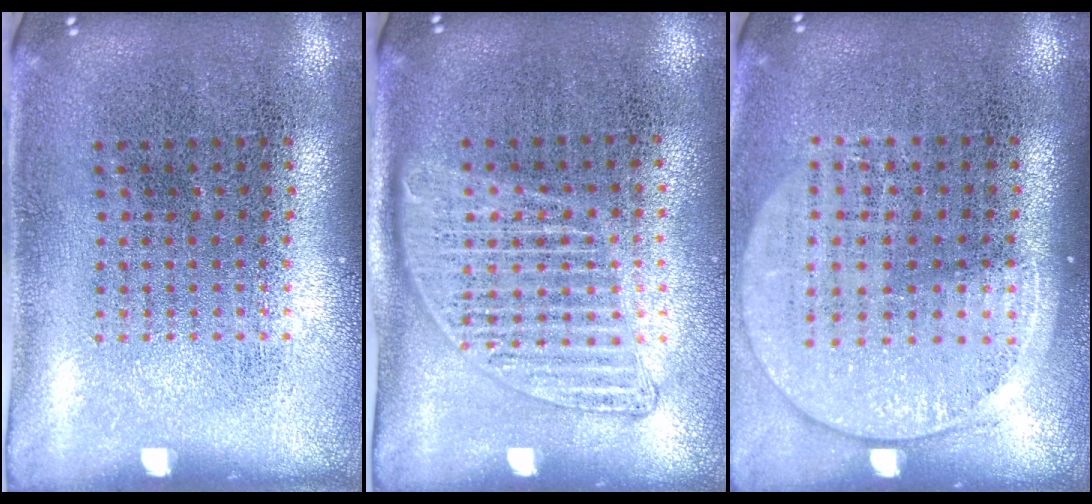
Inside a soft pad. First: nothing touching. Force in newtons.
{"total": 1.4, "press": 1.3, "slide": 0.6}
{"total": 1.5, "press": 1.4, "slide": 0.6}